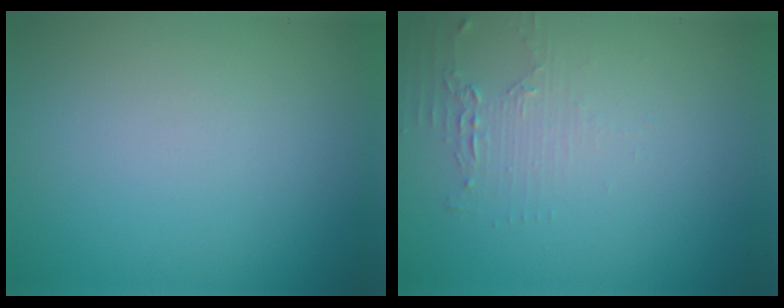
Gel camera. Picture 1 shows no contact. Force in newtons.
{"total": 1.5, "press": 1.5, "slide": 0.4}